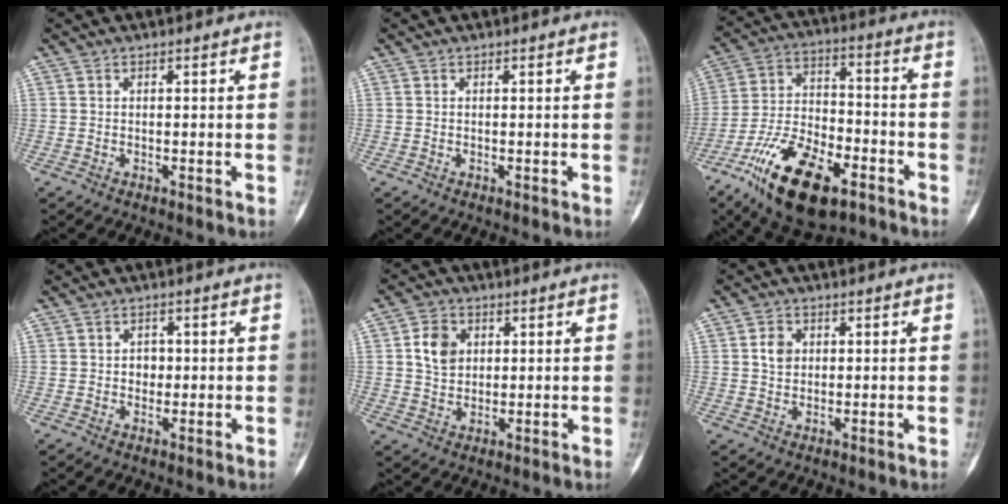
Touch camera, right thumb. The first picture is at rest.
{"total": 0.0}
{"total": 19.4, "force": [-10.5, 9.0, 13.6], "torque": [-0.228, 0.054, -0.181]}
{"total": 2.4, "force": [0.1, 2.1, 1.2], "torque": [0.005, 0.005, -0.001]}
{"total": 6.5, "force": [1.7, 5.1, 3.6], "torque": [-0.041, -0.006, 0.030]}
{"total": 3.6, "force": [0.8, 3.0, 1.9], "torque": [-0.017, -0.001, 0.012]}